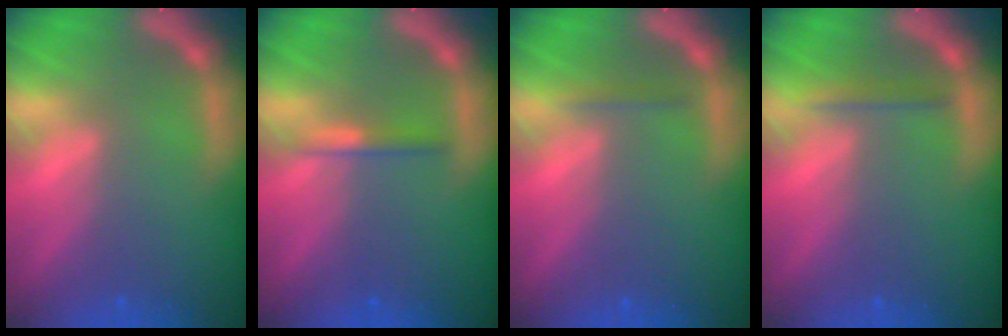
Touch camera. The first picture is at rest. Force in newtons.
{"total": 1.4}
{"total": 0.9}
{"total": 1.4}